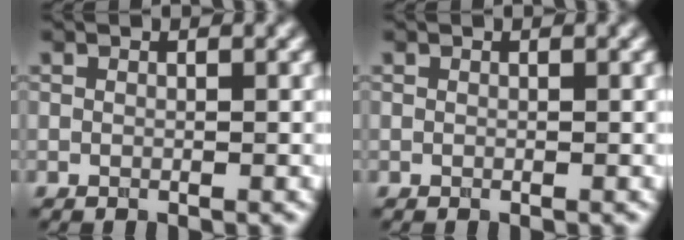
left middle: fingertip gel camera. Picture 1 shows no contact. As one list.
[{"total": 0.0}]